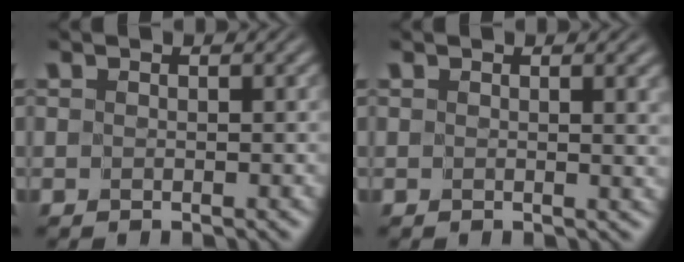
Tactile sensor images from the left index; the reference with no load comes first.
{"total": 1.6, "force": [0.5, 0.3, 1.5], "torque": [-0.018, -0.003, 0.008]}